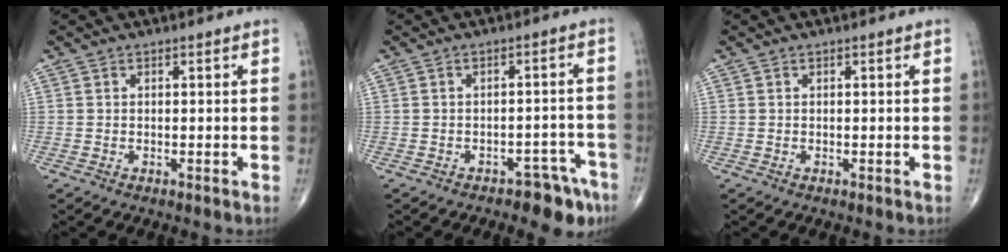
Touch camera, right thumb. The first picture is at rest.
{"total": 7.0, "force": [-5.0, 3.3, 3.5], "torque": [-0.024, 0.044, -0.062]}
{"total": 0.0}